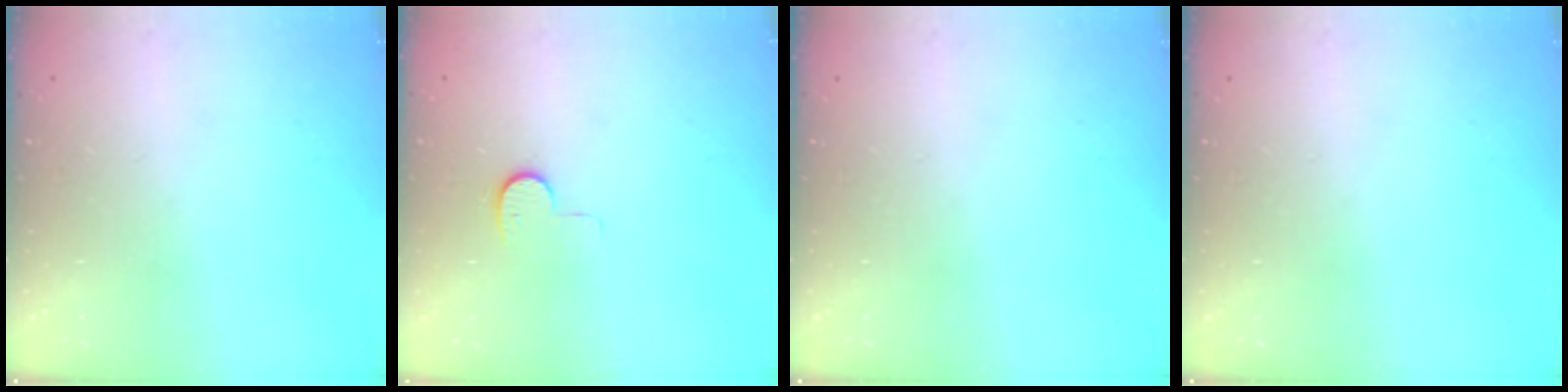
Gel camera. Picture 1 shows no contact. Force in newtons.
{"total": 6.2, "press": 6.2, "slide": 0.6}
{"total": 0.0}
{"total": 0.0}